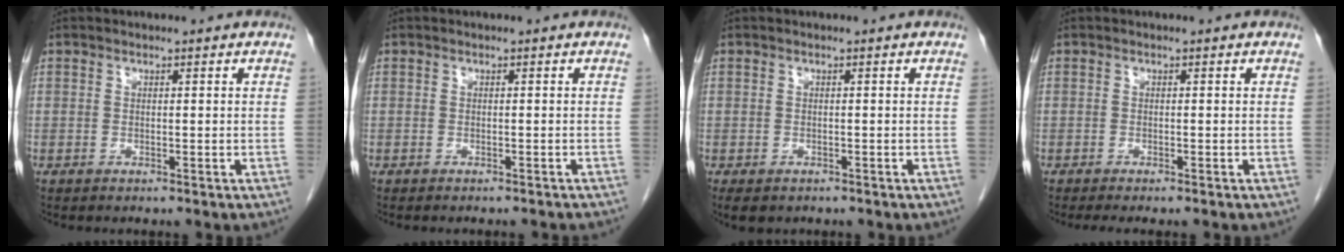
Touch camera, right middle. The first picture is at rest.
{"total": 4.6, "force": [-4.2, 0.9, 1.5], "torque": [-0.020, -0.010, -0.044]}
{"total": 3.4, "force": [-2.4, 1.9, 1.5], "torque": [-0.019, -0.004, -0.031]}
{"total": 3.3, "force": [-2.8, 0.5, 1.8], "torque": [-0.020, -0.007, -0.036]}